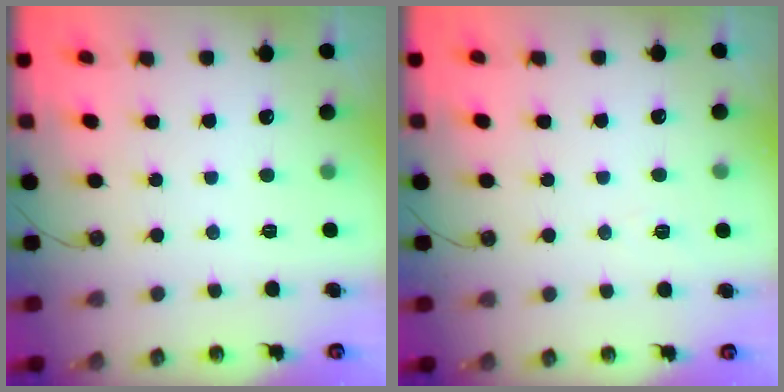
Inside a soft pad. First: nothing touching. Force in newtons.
{"total": 5.9, "press": 3.8, "slide": 4.5}